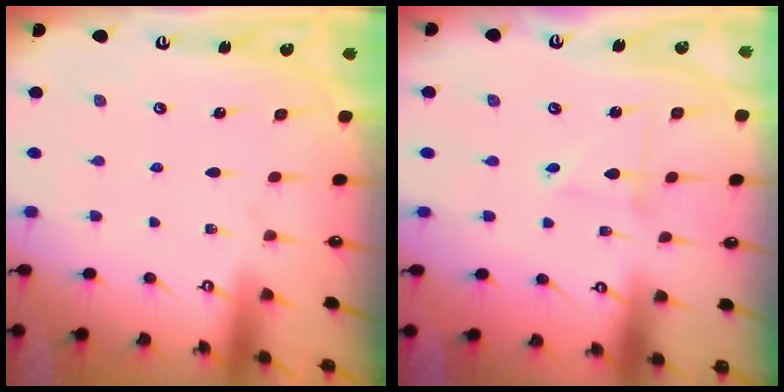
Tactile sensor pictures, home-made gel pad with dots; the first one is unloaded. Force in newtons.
{"total": 2.4, "press": 2.4, "slide": 0.2}